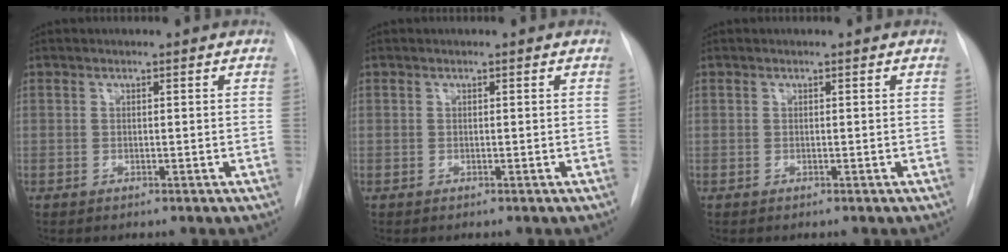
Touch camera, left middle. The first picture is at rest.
{"total": 0.0}
{"total": 0.0}